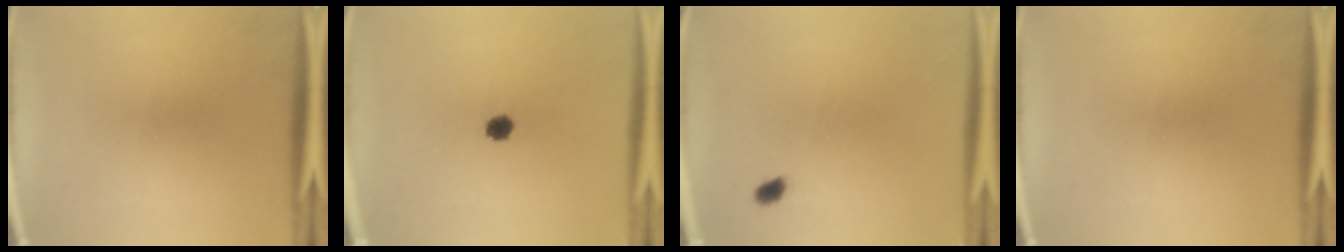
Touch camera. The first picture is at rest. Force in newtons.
{"total": 3.0}
{"total": 1.4}
{"total": 0.0}